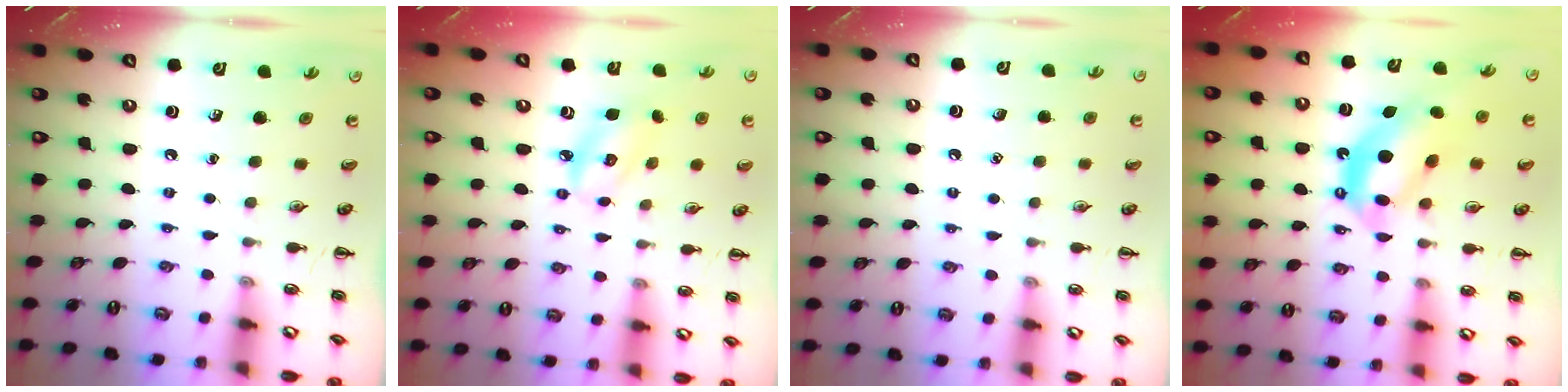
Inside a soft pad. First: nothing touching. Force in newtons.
{"total": 5.5, "press": 5.4, "slide": 1.0}
{"total": 1.4, "press": 1.4, "slide": 0.1}
{"total": 11.0, "press": 10.6, "slide": 2.9}